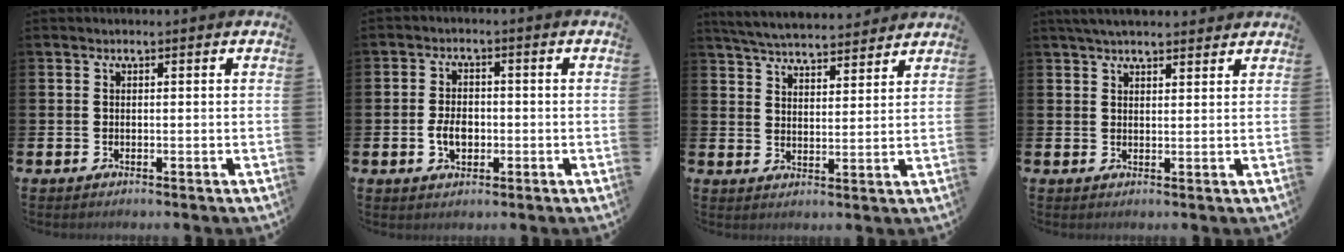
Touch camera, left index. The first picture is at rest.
{"total": 3.7, "force": [-0.7, 2.4, 2.6], "torque": [-0.041, 0.001, -0.016]}
{"total": 5.6, "force": [5.5, 0.7, 0.8], "torque": [-0.035, -0.032, 0.097]}
{"total": 3.6, "force": [3.4, 0.7, 1.1], "torque": [-0.029, -0.005, 0.062]}